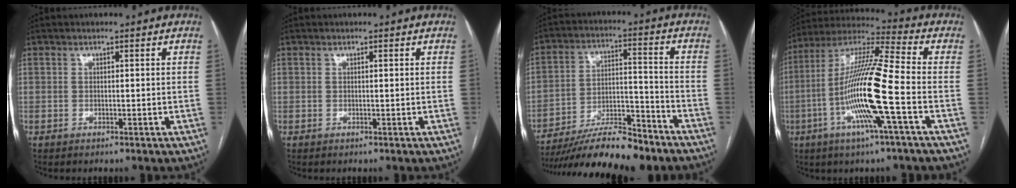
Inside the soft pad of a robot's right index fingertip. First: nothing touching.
{"total": 0.0}
{"total": 15.8, "force": [-13.6, 2.5, 7.7], "torque": [-0.140, 0.004, -0.232]}
{"total": 16.5, "force": [-4.4, -0.3, 15.9], "torque": [-0.314, -0.003, -0.094]}